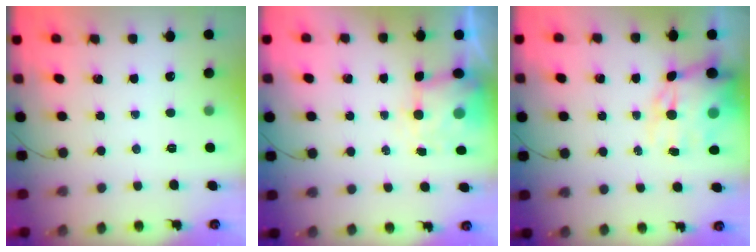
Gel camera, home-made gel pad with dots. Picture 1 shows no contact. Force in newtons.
{"total": 3.6, "press": 3.5, "slide": 0.9}
{"total": 13.2, "press": 12.8, "slide": 3.3}